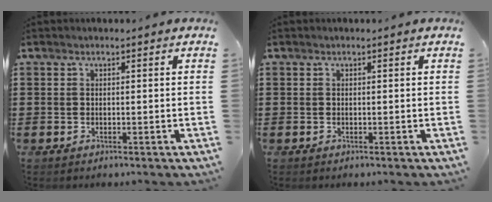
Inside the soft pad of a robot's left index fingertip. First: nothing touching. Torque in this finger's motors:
{"motor_torque": [0.00, 0.00, 0.02, -0.01]}